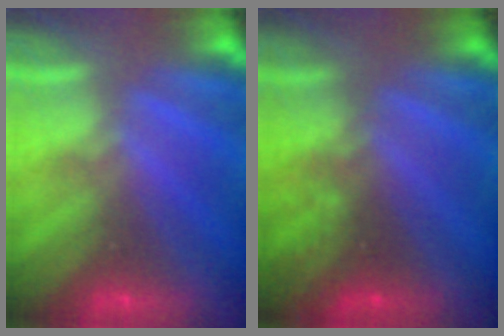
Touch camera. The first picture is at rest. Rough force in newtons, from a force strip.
{"total": 2.6}